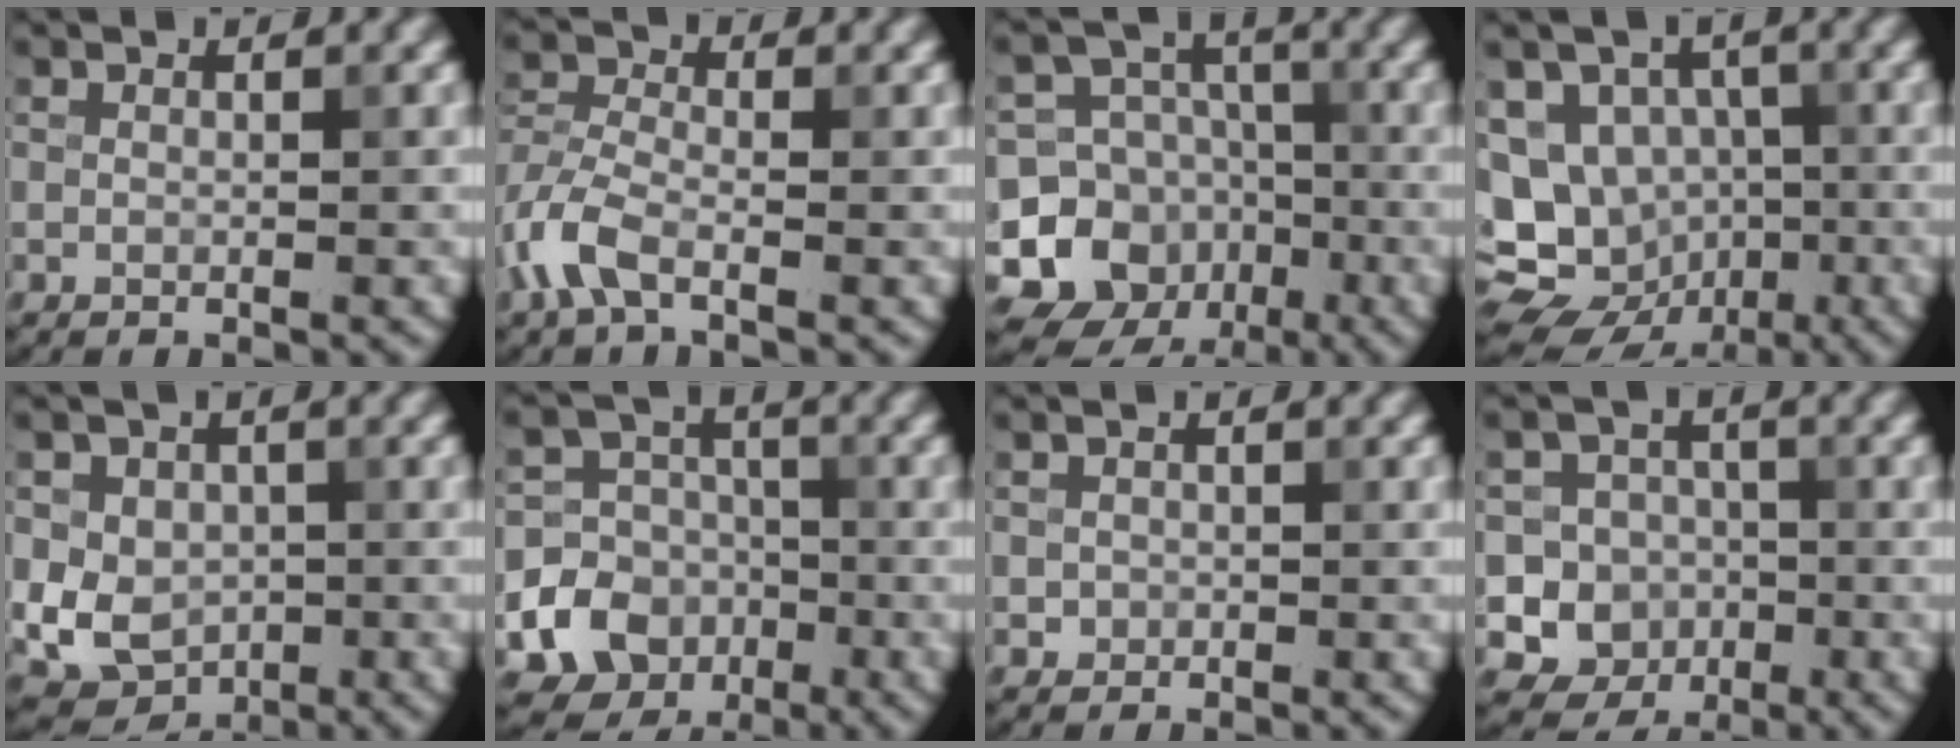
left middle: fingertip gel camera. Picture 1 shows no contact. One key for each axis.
{"total": 4.3, "fx": -2.3, "fy": 2.1, "fz": 3.0, "tx": -0.075, "ty": 0.001, "tz": -0.062}
{"total": 11.6, "fx": -3.9, "fy": 10.5, "fz": 2.9, "tx": -0.063, "ty": -0.002, "tz": -0.078}
{"total": 14.4, "fx": -4.2, "fy": 12.6, "fz": 5.5, "tx": -0.118, "ty": -0.011, "tz": -0.070}
{"total": 7.1, "fx": -0.4, "fy": 6.0, "fz": 3.8, "tx": -0.058, "ty": 0.001, "tz": -0.021}
{"total": 10.0, "fx": -3.8, "fy": 9.0, "fz": 2.4, "tx": -0.029, "ty": -0.020, "tz": -0.085}
{"total": 0.9, "fx": -0.1, "fy": 0.9, "fz": 0.1, "tx": 0.006, "ty": -0.003, "tz": -0.004}
{"total": 9.7, "fx": -2.8, "fy": 9.1, "fz": 1.8, "tx": -0.026, "ty": 0.008, "tz": -0.073}